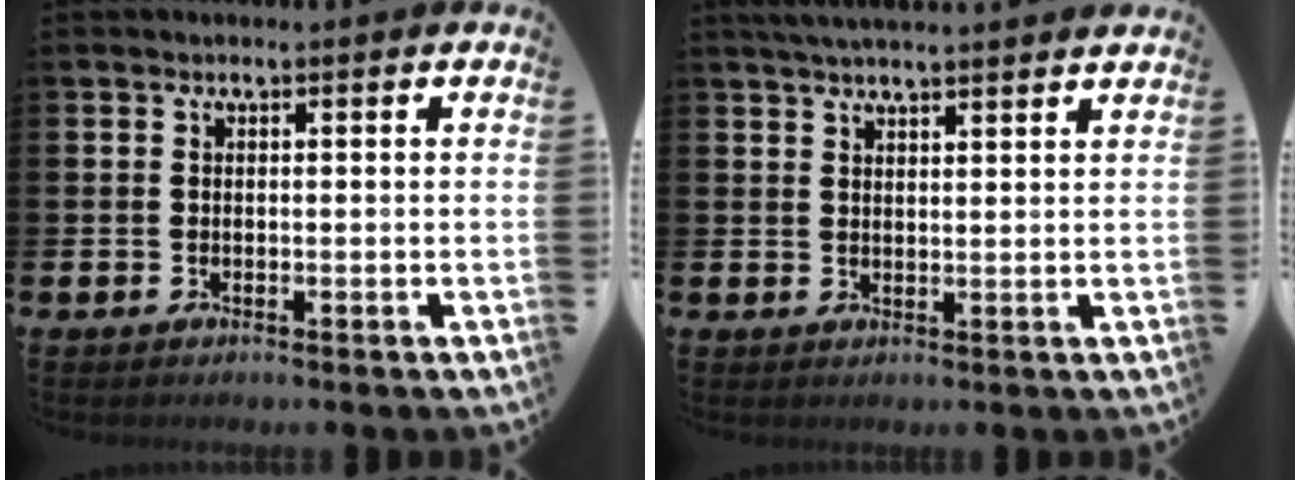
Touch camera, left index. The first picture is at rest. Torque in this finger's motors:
{"motor_torque": [0.60, -0.93, 0.58, 0.16]}